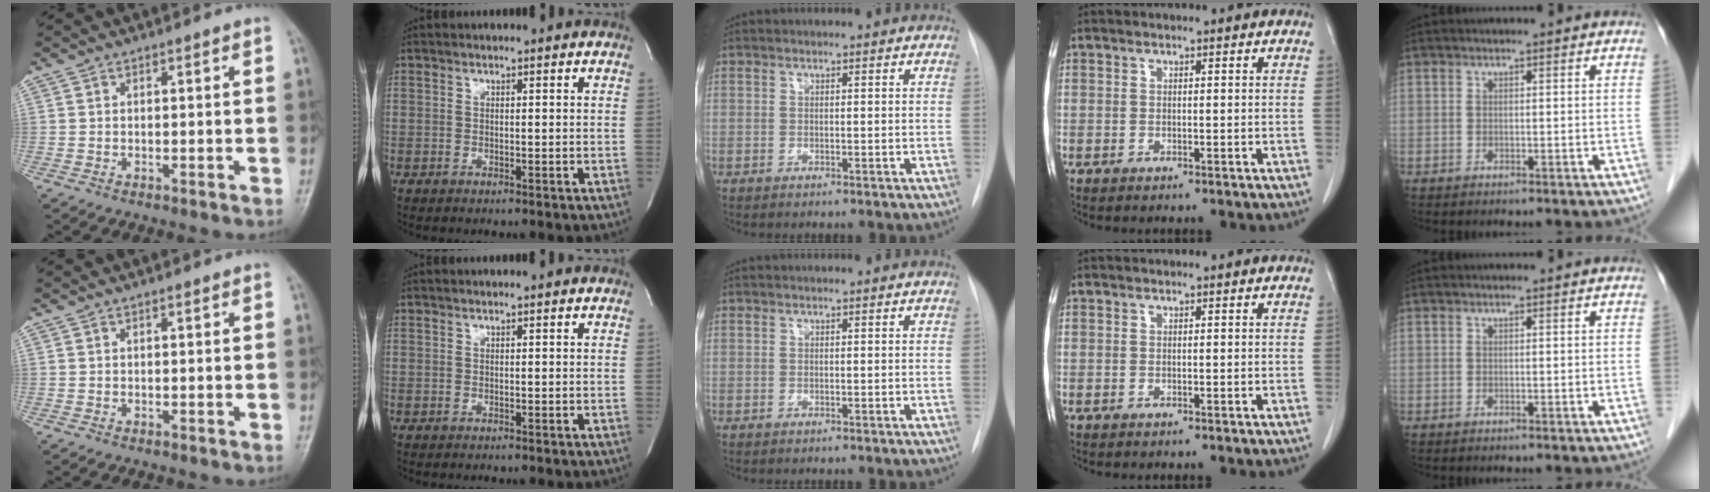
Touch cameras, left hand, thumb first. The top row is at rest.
{}